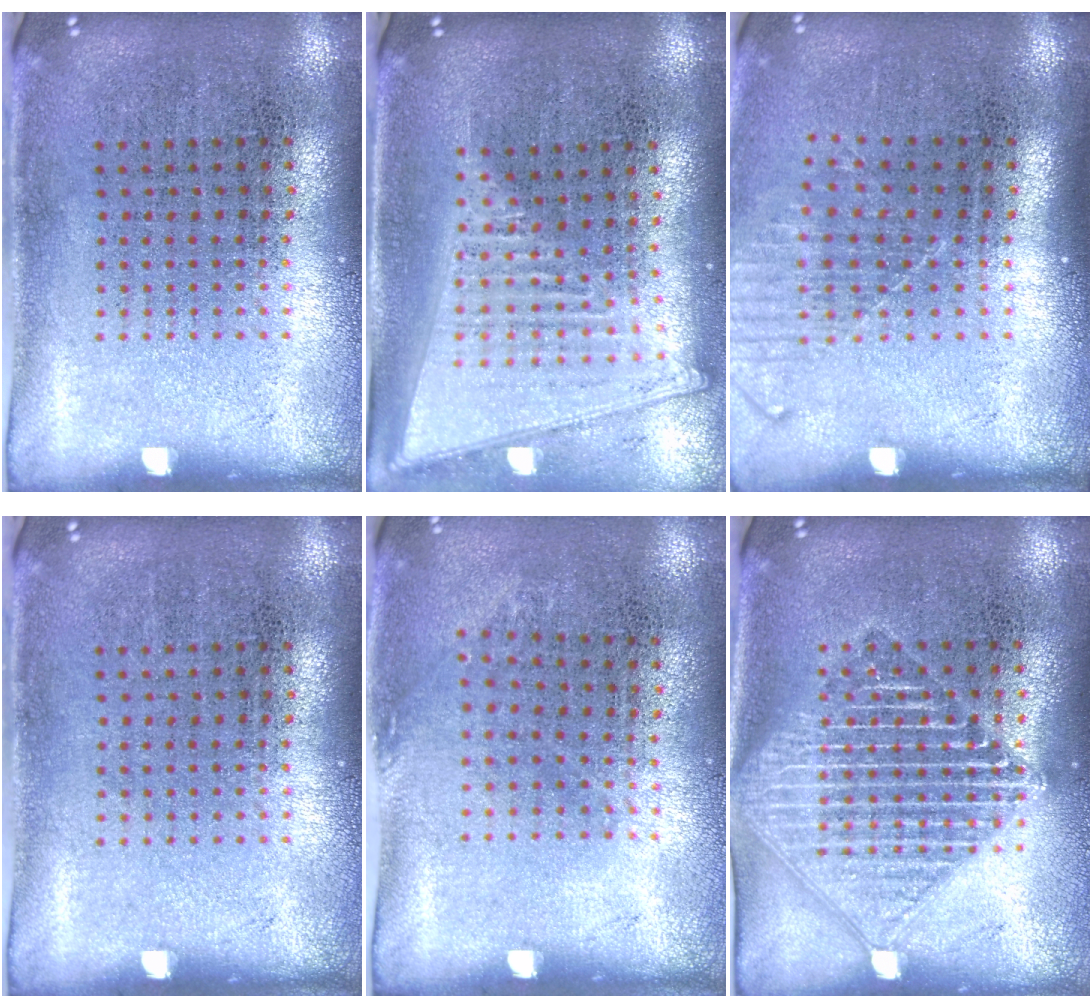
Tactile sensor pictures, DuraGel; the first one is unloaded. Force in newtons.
{"total": 2.0, "press": 1.7, "slide": 1.0}
{"total": 1.3, "press": 1.1, "slide": 0.8}
{"total": 0.0}
{"total": 0.8, "press": 0.6, "slide": 0.5}
{"total": 2.6, "press": 2.6, "slide": 0.3}